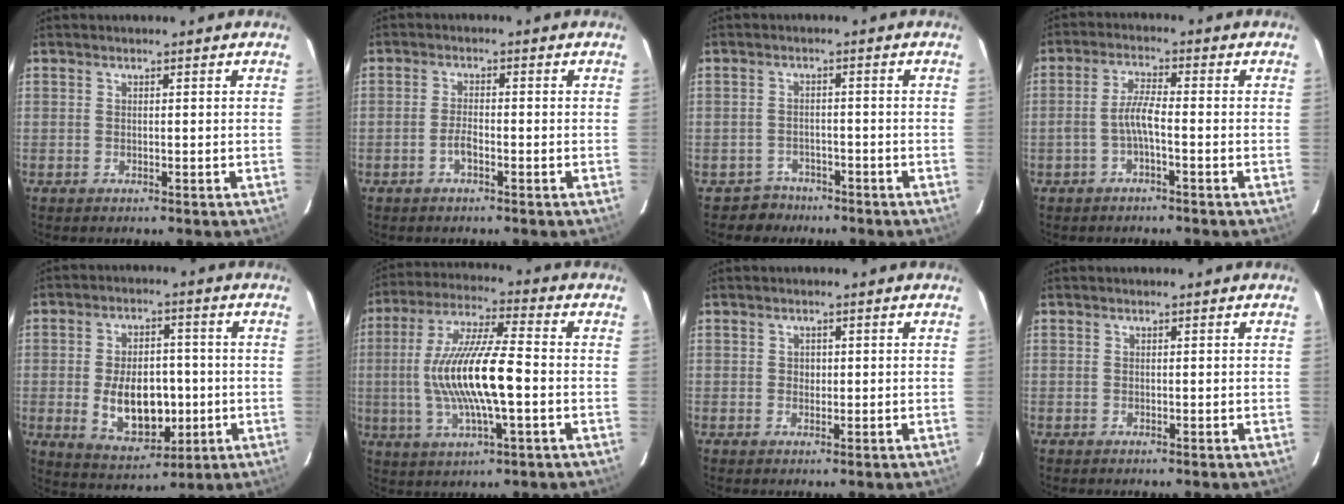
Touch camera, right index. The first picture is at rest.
{"total": 2.3, "force": [-1.3, 0.7, 1.7], "torque": [-0.041, 0.004, -0.027]}
{"total": 3.9, "force": [-2.9, 2.6, -0.6], "torque": [0.002, 0.017, -0.046]}
{"total": 3.8, "force": [-1.6, 0.4, 3.4], "torque": [-0.075, 0.009, -0.032]}
{"total": 12.4, "force": [-1.9, 7.7, 9.6], "torque": [-0.184, -0.002, -0.010]}
{"total": 15.8, "force": [-1.8, 3.0, 15.4], "torque": [-0.300, 0.002, -0.032]}
{"total": 1.1, "force": [0.0, 1.1, 0.2], "torque": [0.000, 0.002, 0.001]}
{"total": 0.0}